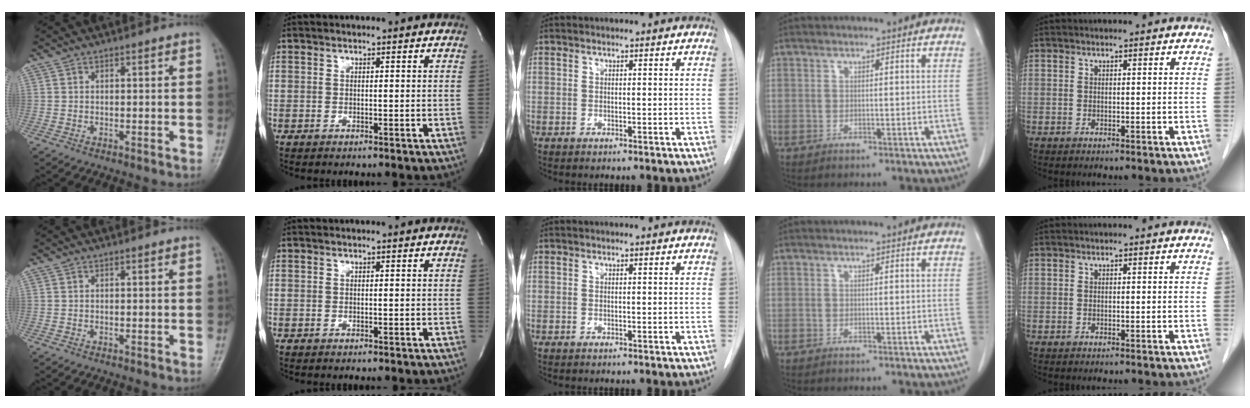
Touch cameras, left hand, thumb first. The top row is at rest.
{}